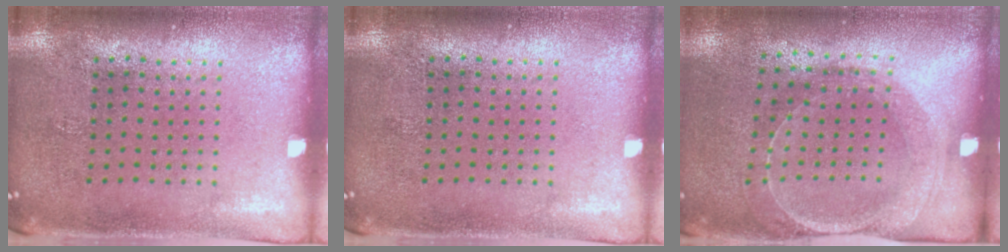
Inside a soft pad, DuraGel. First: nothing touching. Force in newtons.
{"total": 0.0}
{"total": 1.6, "press": 1.5, "slide": 0.4}